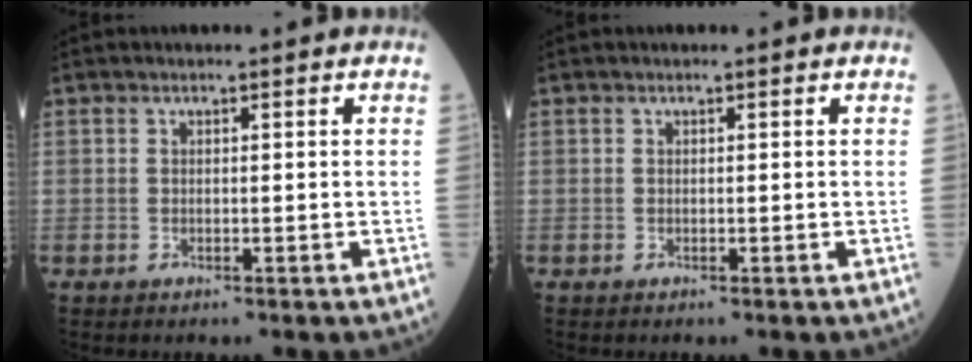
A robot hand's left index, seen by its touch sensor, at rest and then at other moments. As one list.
[{"total": 0.0}]